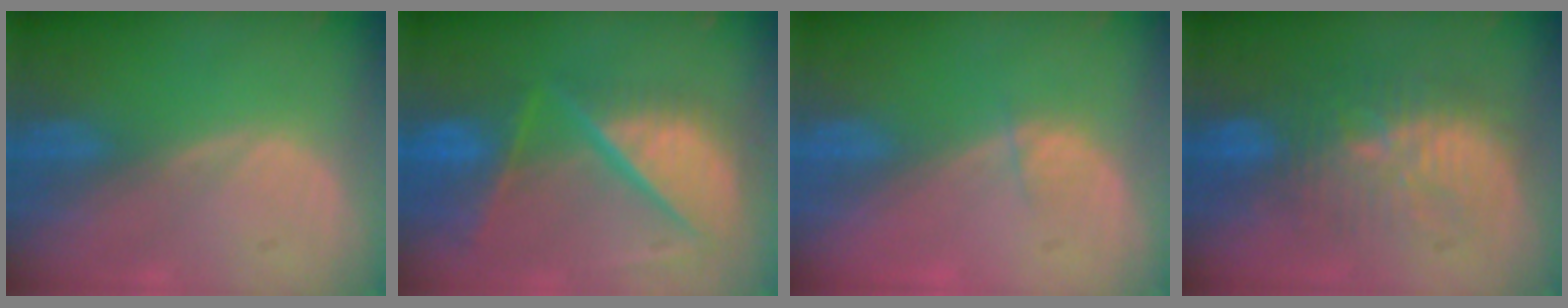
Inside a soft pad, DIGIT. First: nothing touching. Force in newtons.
{"total": 11.7, "press": 9.8, "slide": 6.5}
{"total": 1.1, "press": 1.0, "slide": 0.4}
{"total": 9.2, "press": 8.9, "slide": 2.1}